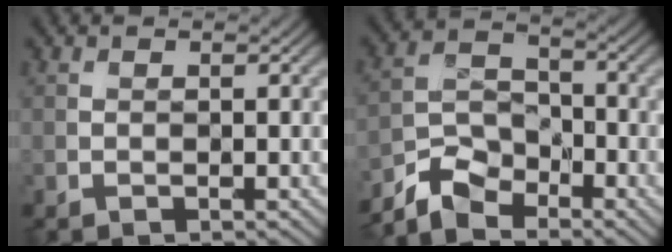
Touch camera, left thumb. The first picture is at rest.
{"total": 6.3, "force": [-5.2, 2.7, 2.2], "torque": [-0.048, -0.003, -0.122]}